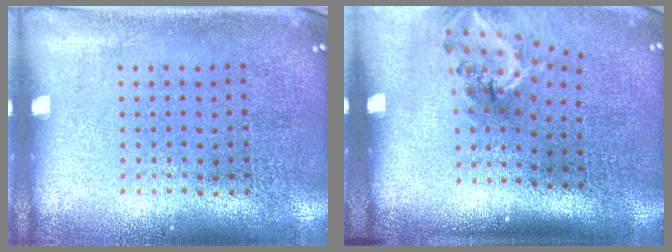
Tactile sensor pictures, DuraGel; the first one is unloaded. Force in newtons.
{"total": 2.0, "press": 1.4, "slide": 1.5}